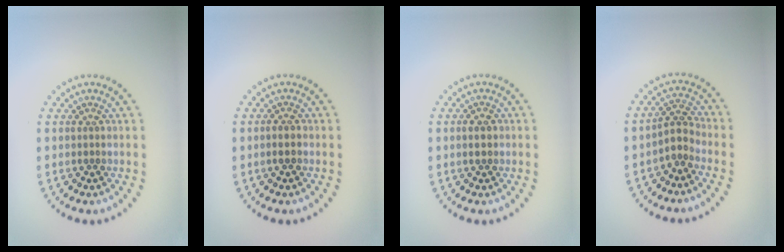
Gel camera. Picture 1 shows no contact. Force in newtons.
{"total": 1.2, "press": 1.1, "slide": 0.4}
{"total": 1.2, "press": 1.2, "slide": 0.1}
{"total": 2.1, "press": 1.6, "slide": 1.4}